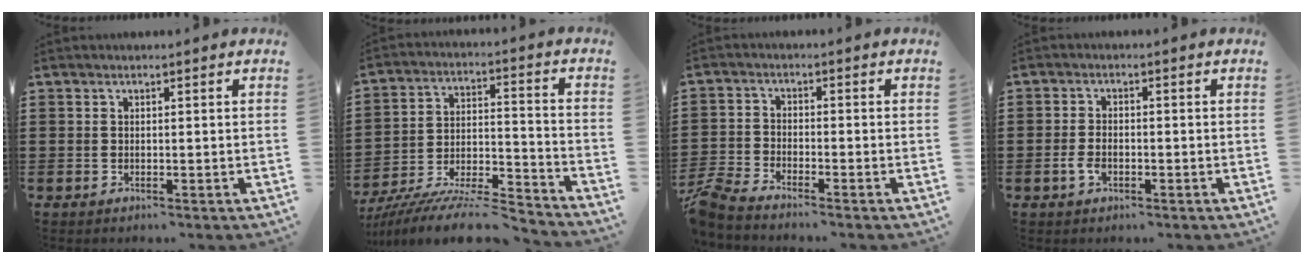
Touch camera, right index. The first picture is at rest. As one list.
[{"total": 11.0, "force": [-10.2, 0.7, 4.1], "torque": [-0.061, 0.020, -0.197]}, {"total": 3.7, "force": [-3.6, 0.0, 0.7], "torque": [-0.044, -0.011, -0.081]}, {"total": 2.6, "force": [-1.1, 1.2, 2.0], "torque": [-0.053, -0.008, -0.023]}]